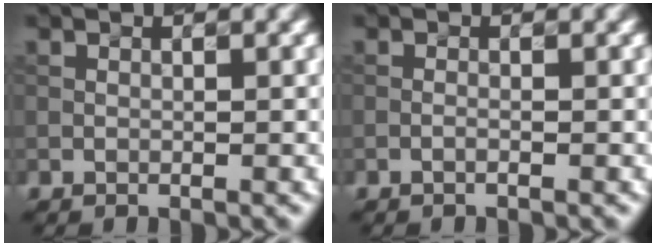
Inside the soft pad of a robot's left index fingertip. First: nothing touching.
{"total": 0.5, "force": [-0.3, 0.2, 0.4], "torque": [-0.005, 0.001, -0.009]}